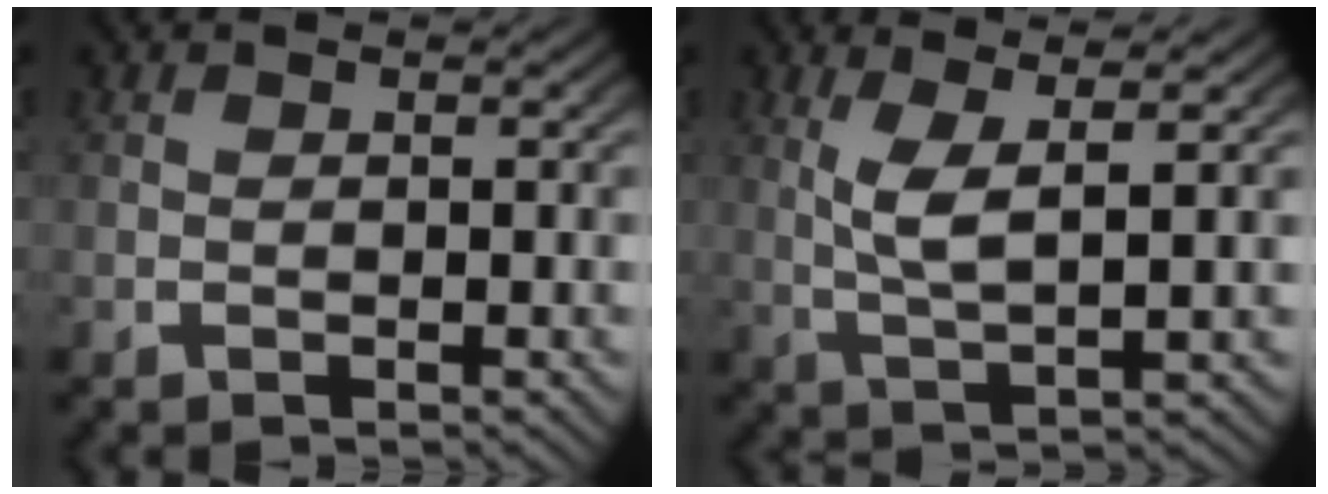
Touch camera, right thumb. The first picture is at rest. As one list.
[{"total": 4.8, "force": [2.0, 1.3, 4.2], "torque": [-0.084, -0.005, 0.043]}]